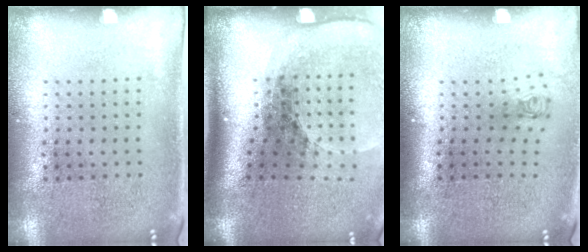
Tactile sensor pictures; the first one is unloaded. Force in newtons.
{"total": 2.6, "press": 1.8, "slide": 1.8}
{"total": 0.8, "press": 0.4, "slide": 0.7}